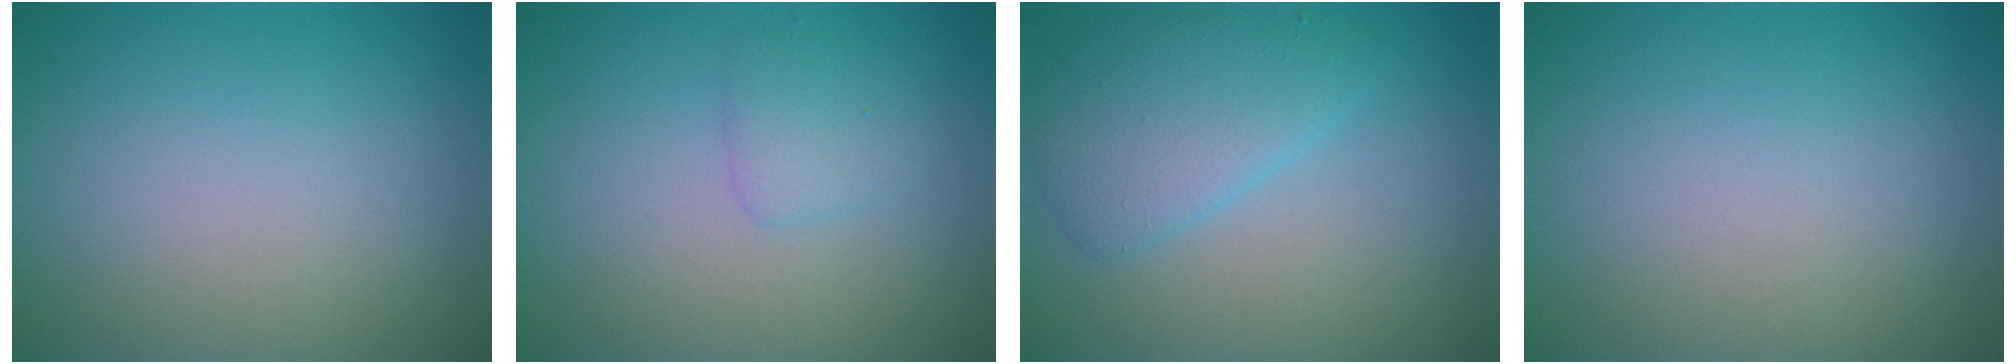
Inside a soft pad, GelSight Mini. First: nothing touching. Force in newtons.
{"total": 1.5, "press": 1.5, "slide": 0.1}
{"total": 3.9, "press": 3.9, "slide": 0.1}
{"total": 0.0}